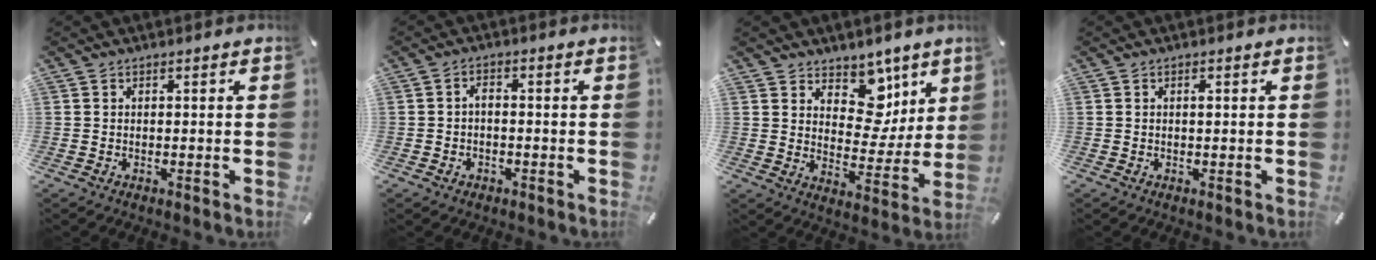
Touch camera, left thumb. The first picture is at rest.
{"total": 2.3, "force": [-1.0, 1.7, 1.3], "torque": [-0.025, 0.007, -0.021]}
{"total": 11.5, "force": [6.5, 8.1, 5.0], "torque": [-0.061, -0.057, 0.119]}
{"total": 0.7, "force": [0.1, 0.2, 0.6], "torque": [-0.013, 0.000, 0.002]}